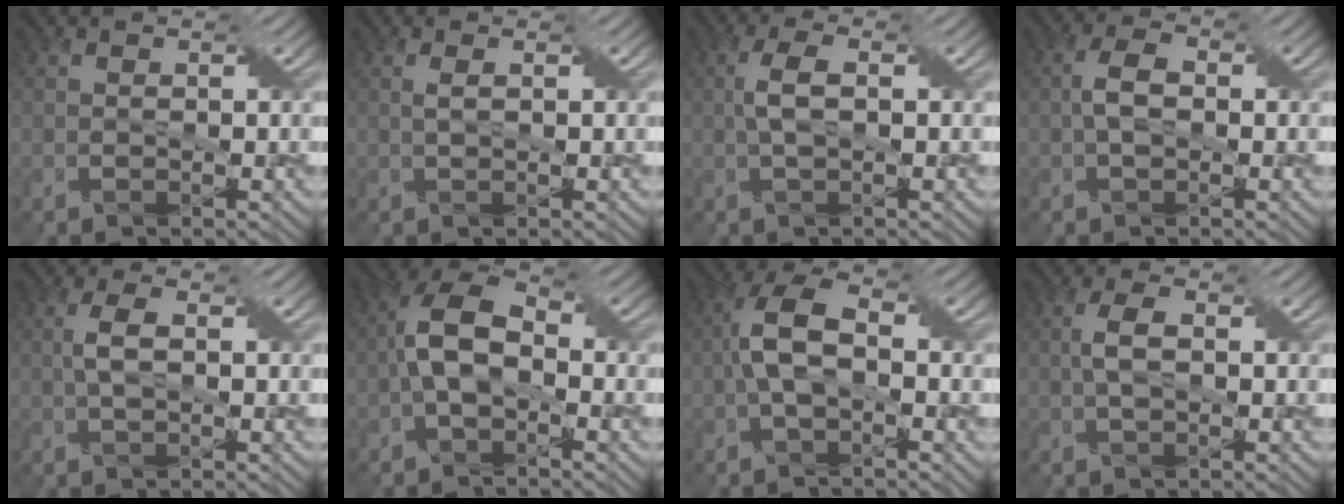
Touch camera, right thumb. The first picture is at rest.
{"total": 1.1, "force": [0.3, 0.1, 1.0], "torque": [-0.026, 0.005, 0.004]}
{"total": 3.2, "force": [0.1, 1.1, 3.0], "torque": [-0.071, 0.009, 0.001]}
{"total": 3.3, "force": [-0.3, 1.9, 2.7], "torque": [-0.060, 0.005, -0.008]}
{"total": 2.9, "force": [0.1, 1.0, 2.7], "torque": [-0.064, 0.008, 0.001]}
{"total": 7.4, "force": [-1.1, 4.2, 6.0], "torque": [-0.127, 0.020, -0.031]}
{"total": 7.1, "force": [-0.7, 3.3, 6.3], "torque": [-0.141, 0.017, -0.017]}
{"total": 2.9, "force": [0.0, 1.2, 2.7], "torque": [-0.061, 0.008, -0.002]}